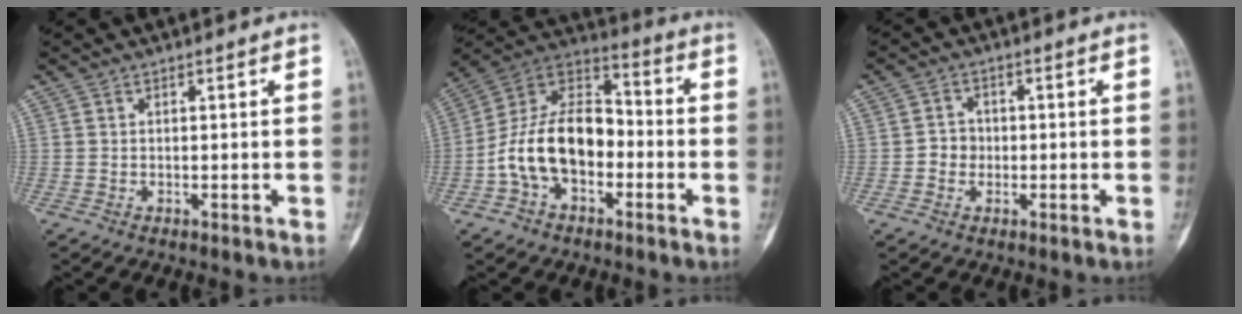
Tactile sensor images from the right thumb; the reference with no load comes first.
{"total": 16.5, "force": [-3.9, 10.4, 12.1], "torque": [-0.203, 0.055, -0.076]}
{"total": 3.2, "force": [-0.5, 2.9, 1.1], "torque": [0.003, 0.010, -0.017]}